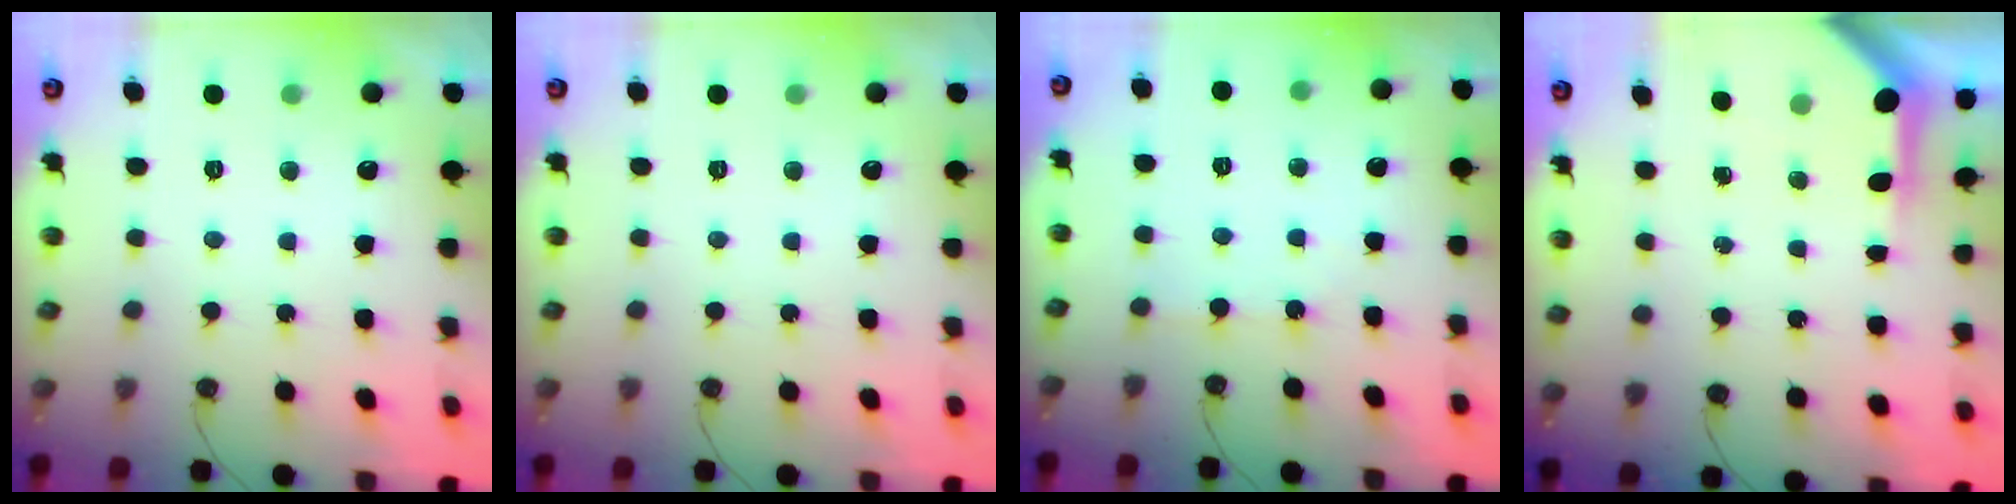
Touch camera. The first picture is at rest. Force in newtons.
{"total": 0.0}
{"total": 2.7, "press": 2.7, "slide": 0.4}
{"total": 4.9, "press": 4.9, "slide": 0.4}